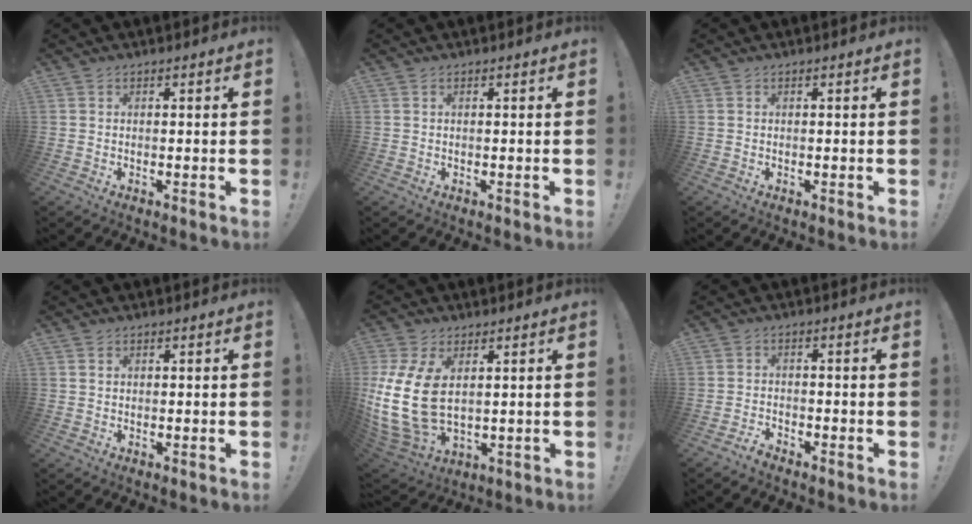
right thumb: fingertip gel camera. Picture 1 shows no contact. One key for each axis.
{"total": 0.0}
{"total": 0.0}
{"total": 0.9, "fx": 0.5, "fy": 0.6, "fz": 0.3, "tx": -0.002, "ty": 0.000, "tz": 0.009}
{"total": 16.1, "fx": 2.5, "fy": 10.1, "fz": 12.2, "tx": -0.259, "ty": -0.019, "tz": 0.054}
{"total": 2.5, "fx": -2.3, "fy": 0.2, "fz": 0.8, "tx": -0.013, "ty": 0.012, "tz": -0.041}